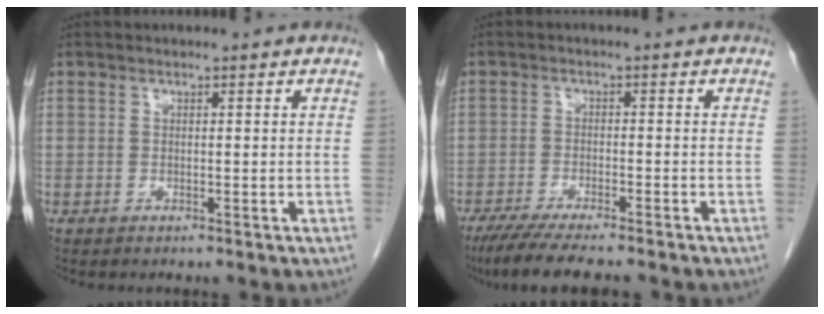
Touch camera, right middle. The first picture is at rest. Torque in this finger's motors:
{"motor_torque": [0.25, -0.07, 0.12, 0.05]}